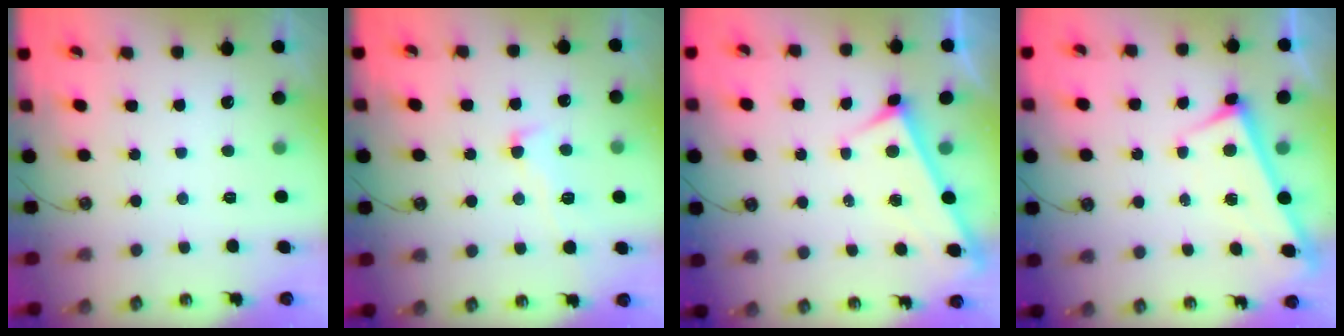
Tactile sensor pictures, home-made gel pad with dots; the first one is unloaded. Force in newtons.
{"total": 3.0, "press": 2.7, "slide": 1.3}
{"total": 3.3, "press": 3.3, "slide": 0.2}
{"total": 2.8, "press": 2.8, "slide": 0.2}